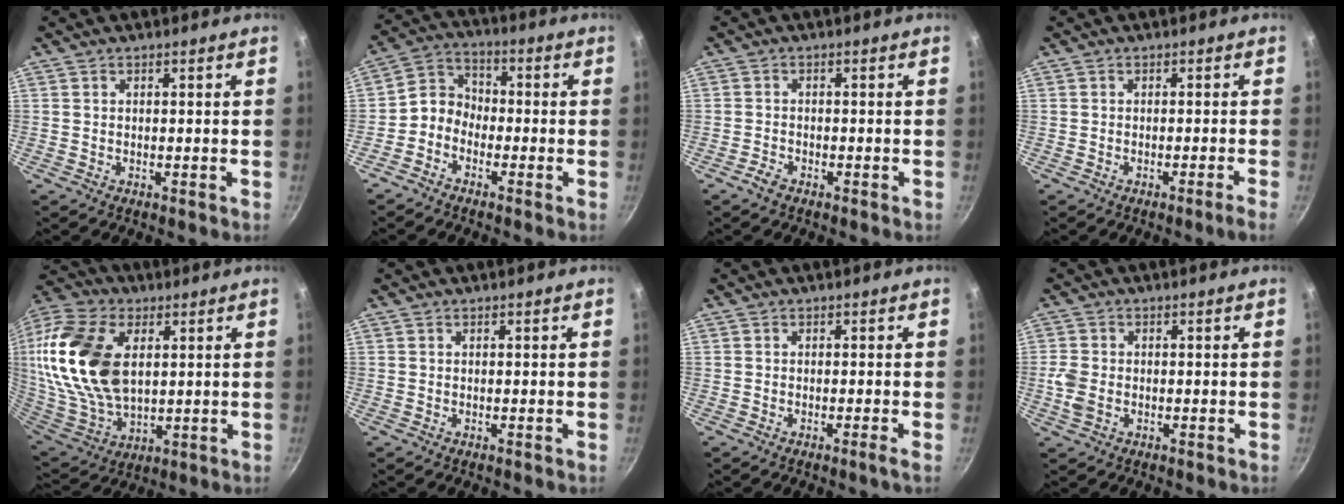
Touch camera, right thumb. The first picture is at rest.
{"total": 6.0, "force": [-2.6, 4.7, 2.5], "torque": [-0.022, 0.042, -0.072]}
{"total": 1.9, "force": [-1.5, 0.8, 0.9], "torque": [-0.021, 0.012, -0.031]}
{"total": 1.8, "force": [-1.1, -0.5, 1.3], "torque": [-0.035, 0.010, -0.015]}
{"total": 24.8, "force": [5.4, 15.4, 18.7], "torque": [-0.379, -0.013, 0.102]}
{"total": 0.0}
{"total": 1.0, "force": [-0.5, -0.3, 0.8], "torque": [-0.022, 0.001, -0.009]}
{"total": 4.0, "force": [-0.9, 2.8, 2.7], "torque": [-0.059, 0.002, -0.020]}